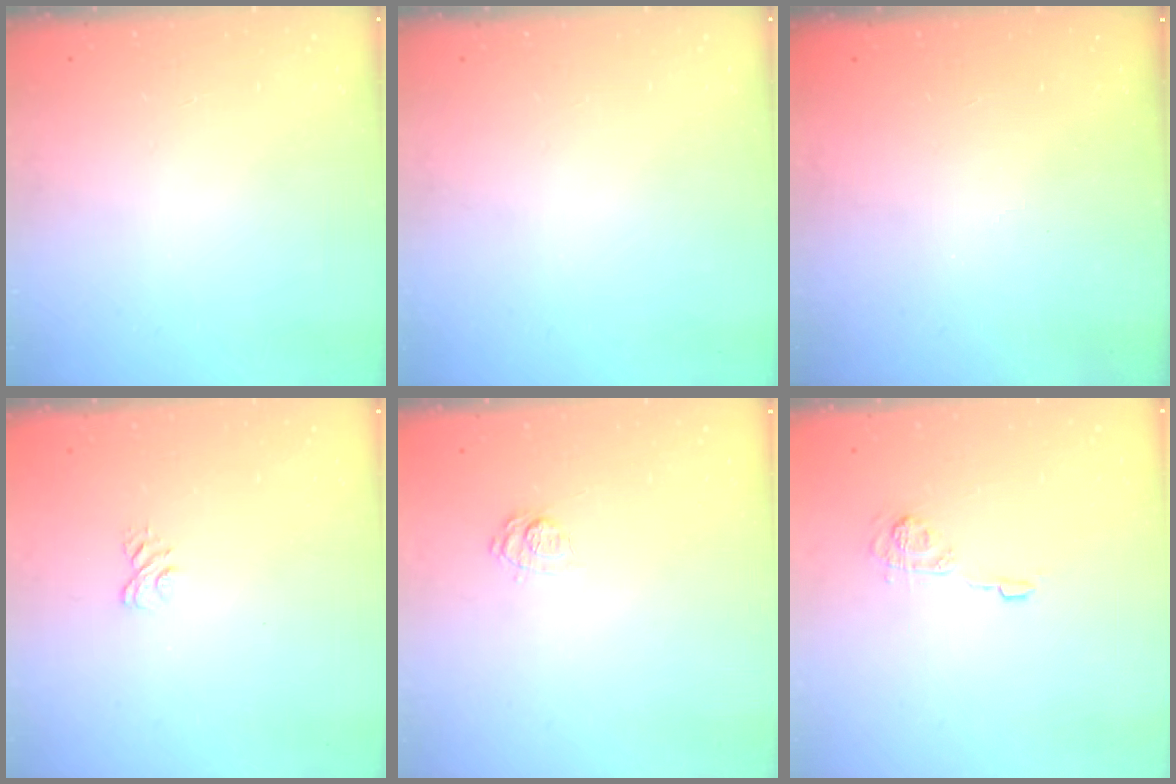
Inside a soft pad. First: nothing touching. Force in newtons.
{"total": 0.0}
{"total": 1.9, "press": 1.9, "slide": 0.6}
{"total": 4.7, "press": 4.5, "slide": 1.2}
{"total": 7.6, "press": 7.5, "slide": 1.4}
{"total": 5.5, "press": 5.5, "slide": 0.5}